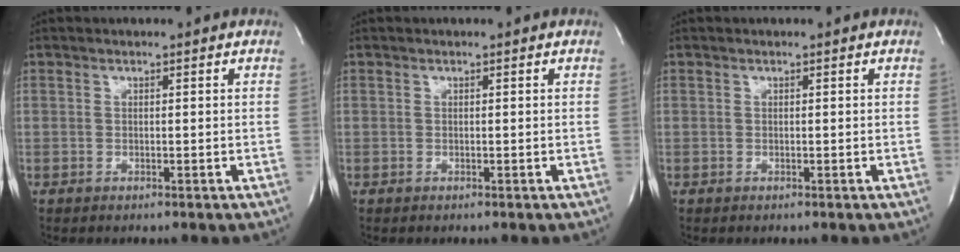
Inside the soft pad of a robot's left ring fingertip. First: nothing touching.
{"total": 0.0}
{"total": 0.0}